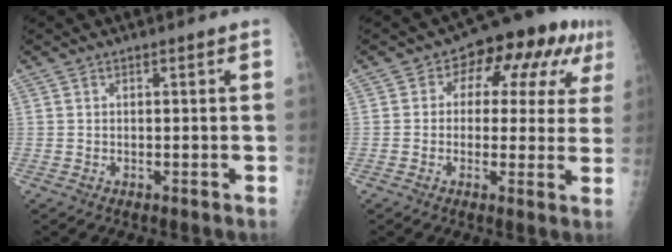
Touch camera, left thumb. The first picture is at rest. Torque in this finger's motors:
{"motor_torque": [0.02, 0.36, 0.14, 0.05, 0.08]}